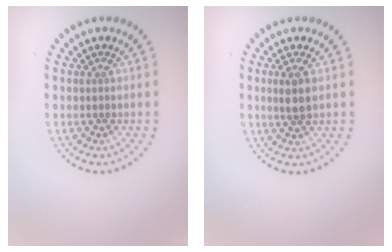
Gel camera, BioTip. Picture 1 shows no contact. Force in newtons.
{"total": 1.9, "press": 1.8, "slide": 0.7}